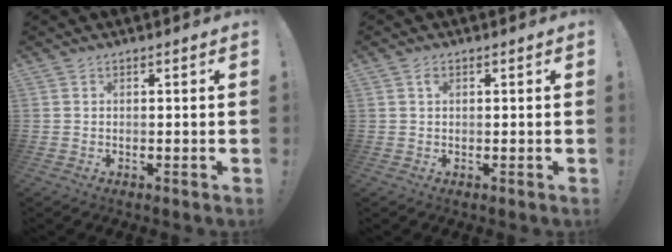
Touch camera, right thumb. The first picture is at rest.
{"total": 1.1, "force": [0.5, 0.7, 0.8], "torque": [-0.009, 0.000, 0.007]}